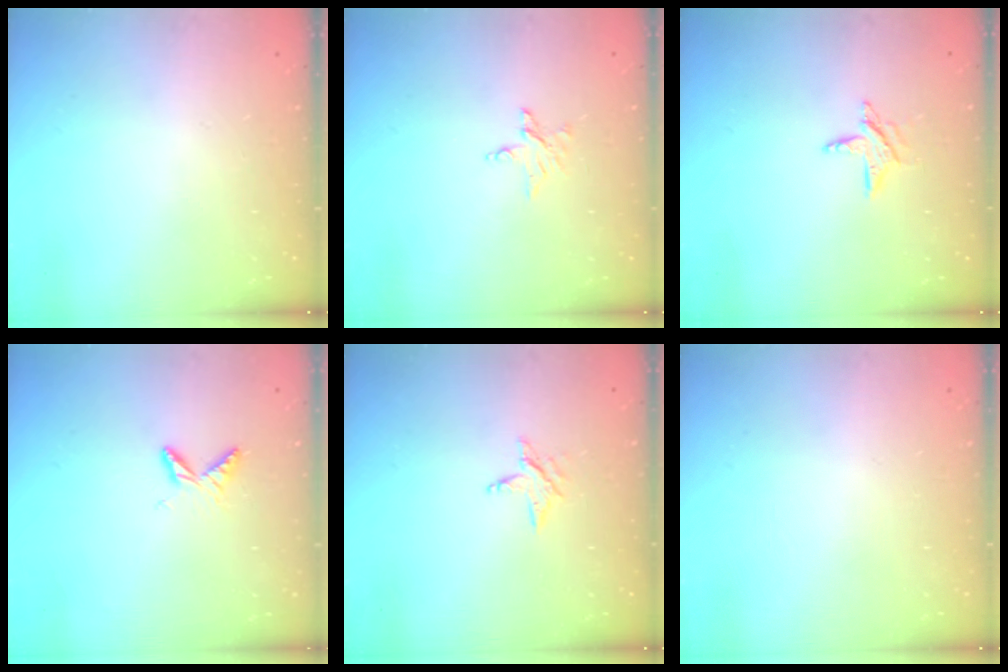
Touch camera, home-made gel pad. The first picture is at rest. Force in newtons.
{"total": 4.0, "press": 4.0, "slide": 0.3}
{"total": 5.9, "press": 5.9, "slide": 0.5}
{"total": 5.8, "press": 5.8, "slide": 0.8}
{"total": 3.1, "press": 3.1, "slide": 0.3}
{"total": 0.0}